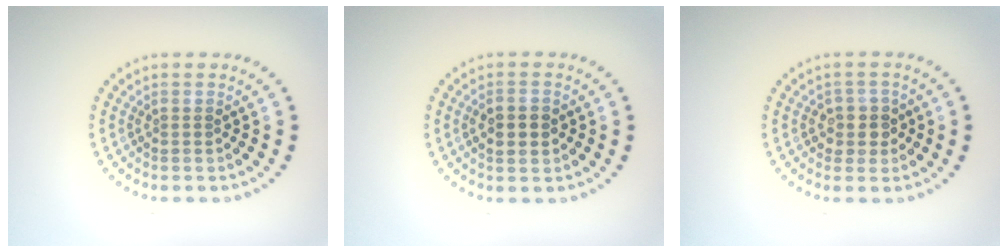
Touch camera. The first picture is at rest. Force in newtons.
{"total": 2.4, "press": 2.4, "slide": 0.1}
{"total": 2.1, "press": 2.0, "slide": 0.7}